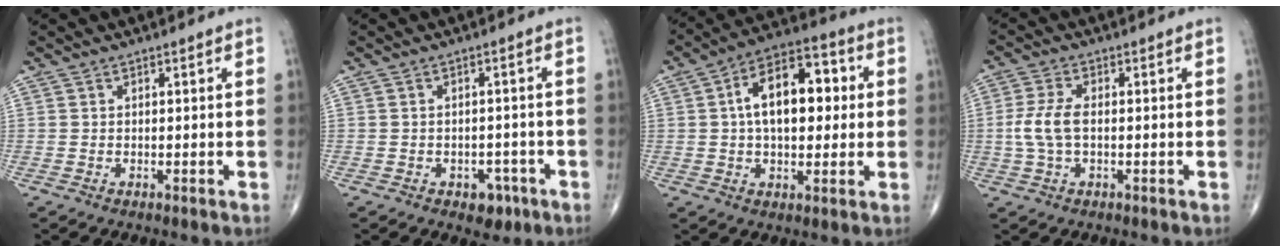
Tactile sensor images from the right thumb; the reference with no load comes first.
{"total": 4.1, "force": [-2.1, 2.8, 2.1], "torque": [-0.008, 0.013, -0.023]}
{"total": 15.8, "force": [2.2, 8.8, 12.9], "torque": [-0.187, 0.026, 0.029]}
{"total": 5.8, "force": [-0.3, 2.8, 5.0], "torque": [-0.124, 0.010, -0.008]}